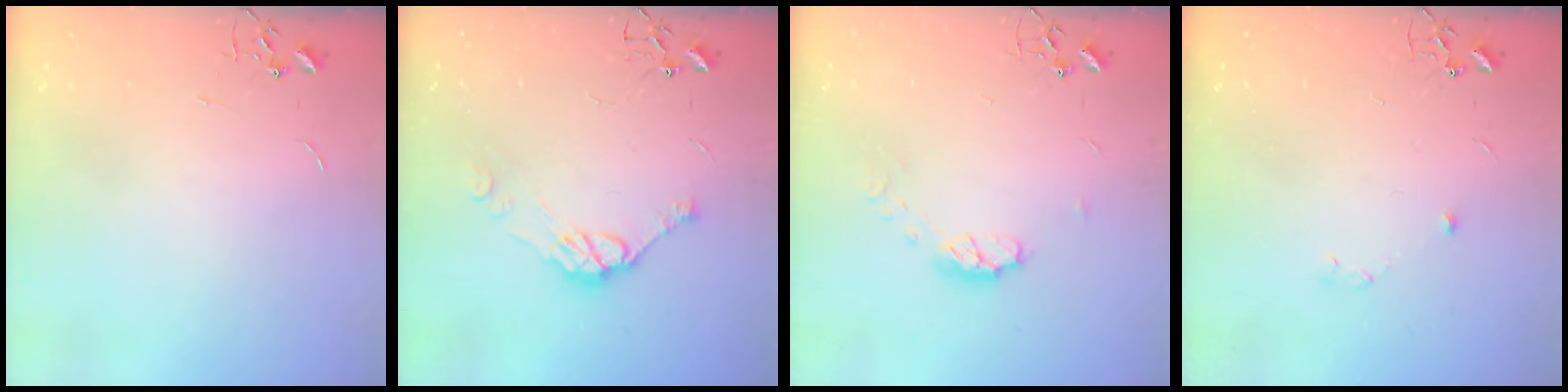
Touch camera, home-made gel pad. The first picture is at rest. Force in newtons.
{"total": 10.1, "press": 10.0, "slide": 0.7}
{"total": 7.3, "press": 7.3, "slide": 0.6}
{"total": 3.6, "press": 3.2, "slide": 1.7}